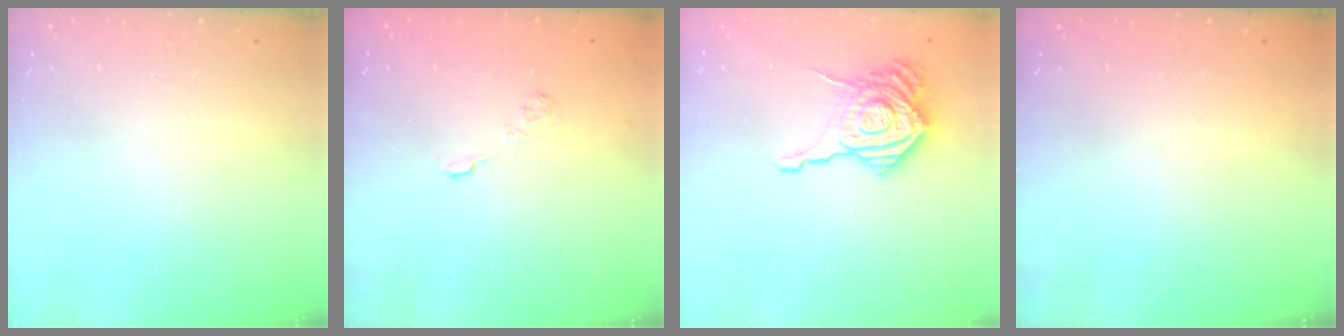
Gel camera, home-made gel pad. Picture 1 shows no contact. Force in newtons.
{"total": 2.7, "press": 2.3, "slide": 1.4}
{"total": 16.7, "press": 16.6, "slide": 1.2}
{"total": 2.3, "press": 2.2, "slide": 0.8}